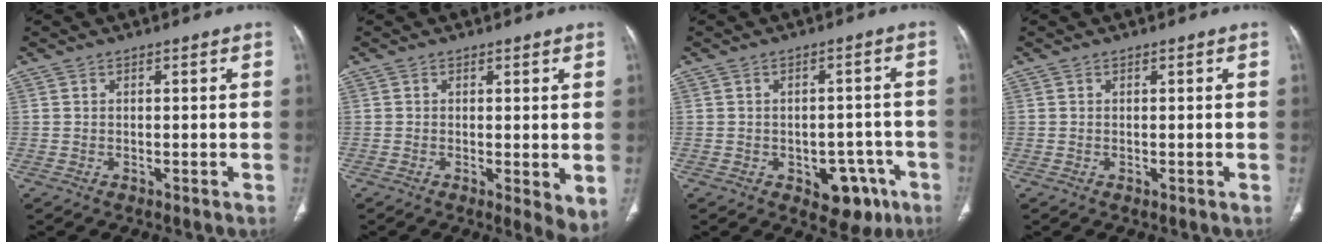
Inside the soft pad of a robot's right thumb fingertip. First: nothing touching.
{"total": 4.4, "force": [-0.2, 1.4, 4.2], "torque": [-0.061, -0.016, -0.006]}
{"total": 8.5, "force": [-4.0, 5.5, 5.1], "torque": [-0.030, 0.027, -0.041]}
{"total": 0.0}